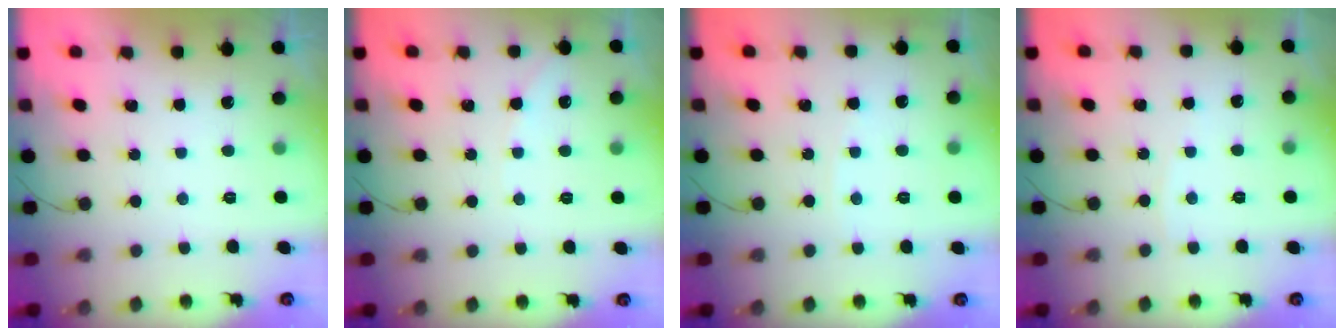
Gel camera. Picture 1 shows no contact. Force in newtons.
{"total": 4.4, "press": 4.4, "slide": 0.3}
{"total": 2.3, "press": 2.3, "slide": 0.3}
{"total": 3.1, "press": 3.0, "slide": 0.4}